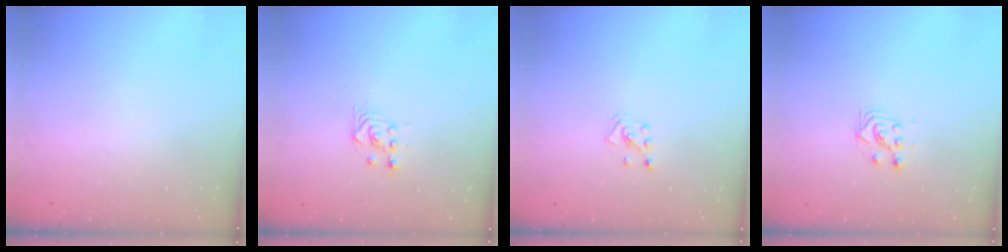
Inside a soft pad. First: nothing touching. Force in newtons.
{"total": 3.3, "press": 3.3, "slide": 0.4}
{"total": 2.6, "press": 2.6, "slide": 0.5}
{"total": 4.4, "press": 4.4, "slide": 0.7}